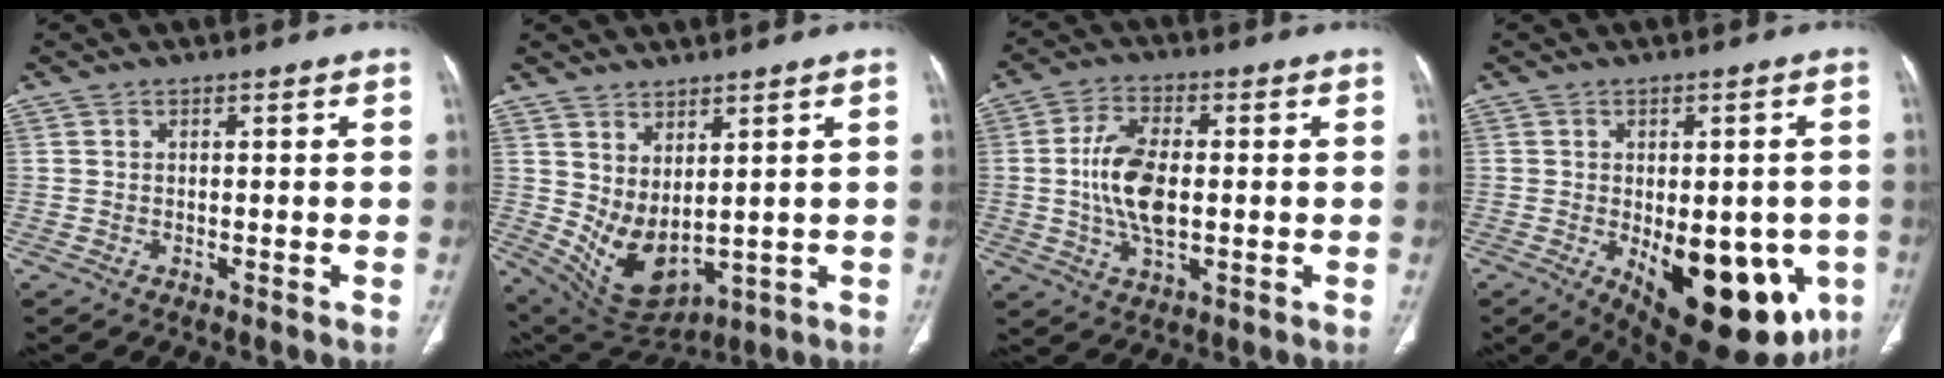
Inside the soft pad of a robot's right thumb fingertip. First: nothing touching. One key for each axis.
{"total": 9.9, "fx": 2.2, "fy": 5.3, "fz": 8.1, "tx": -0.140, "ty": -0.030, "tz": 0.072}
{"total": 10.8, "fx": -0.1, "fy": 5.6, "fz": 9.3, "tx": -0.180, "ty": 0.002, "tz": -0.002}
{"total": 21.9, "fx": -6.8, "fy": 10.6, "fz": 17.9, "tx": -0.179, "ty": -0.014, "tz": -0.065}